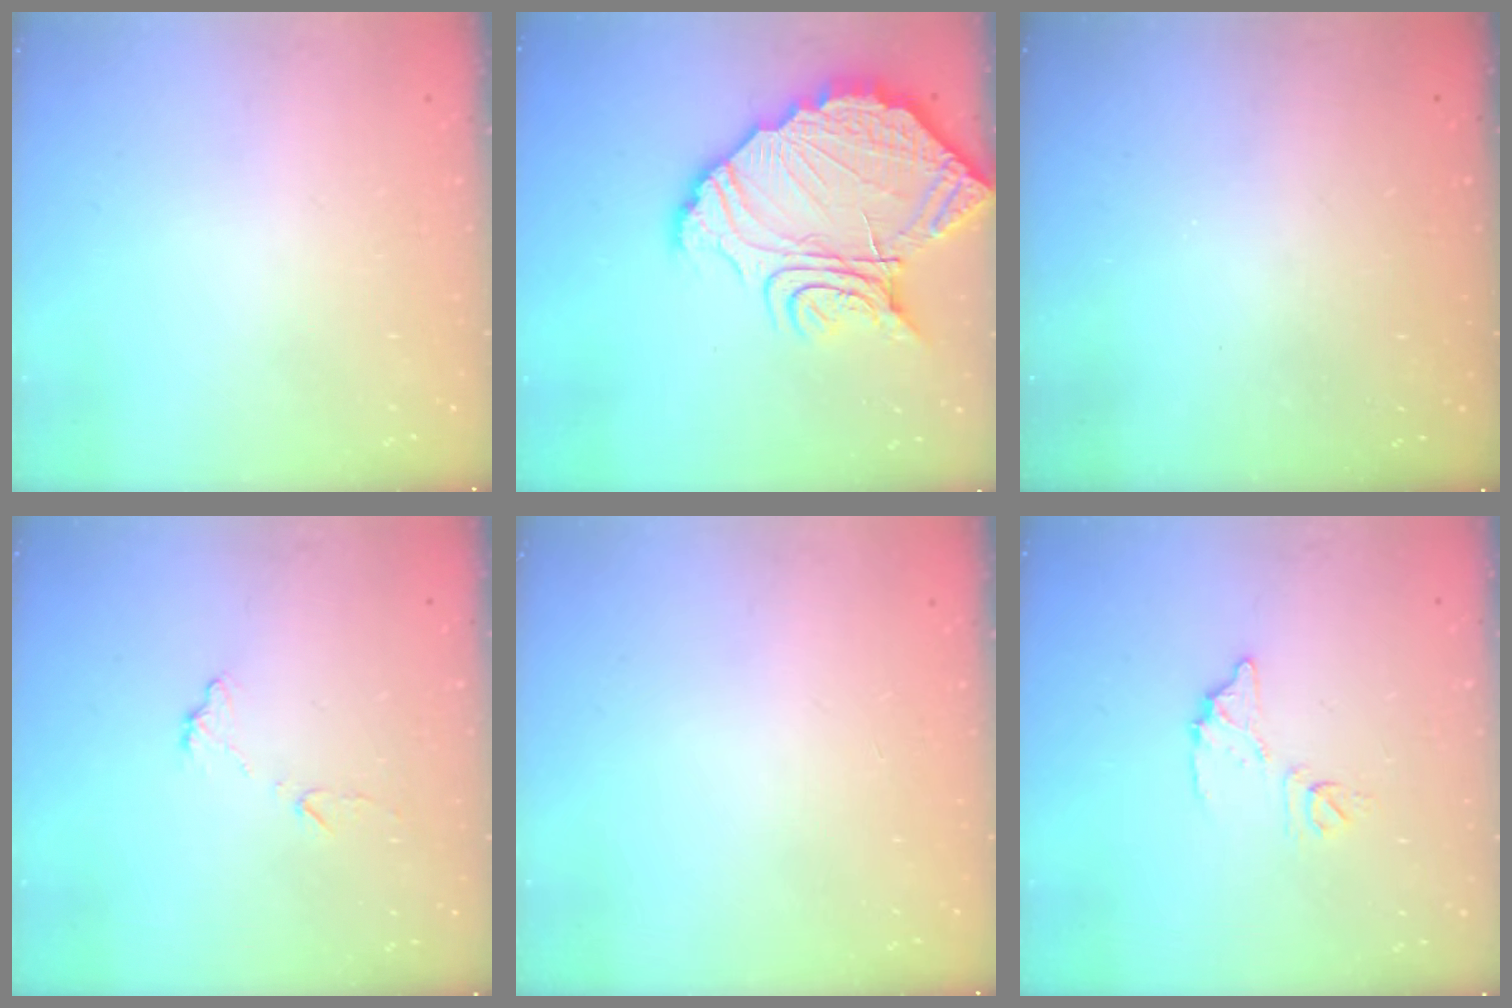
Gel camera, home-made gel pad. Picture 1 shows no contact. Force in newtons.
{"total": 19.1, "press": 19.1, "slide": 1.5}
{"total": 3.1, "press": 3.1, "slide": 0.1}
{"total": 6.4, "press": 6.4, "slide": 0.6}
{"total": 0.0}
{"total": 8.5, "press": 8.4, "slide": 0.3}